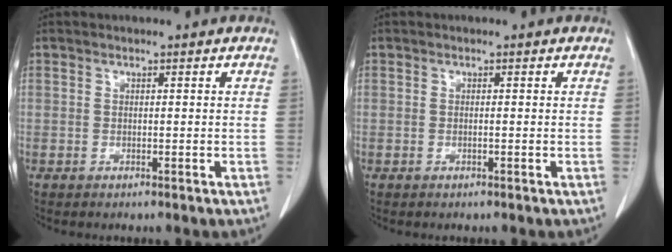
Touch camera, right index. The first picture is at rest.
{"total": 0.0}